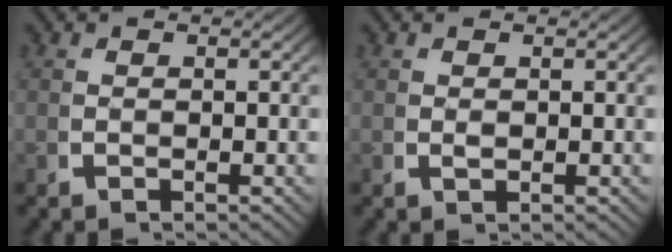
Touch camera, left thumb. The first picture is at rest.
{"total": 0.6, "force": [0.3, 0.3, 0.4], "torque": [-0.013, -0.005, 0.011]}